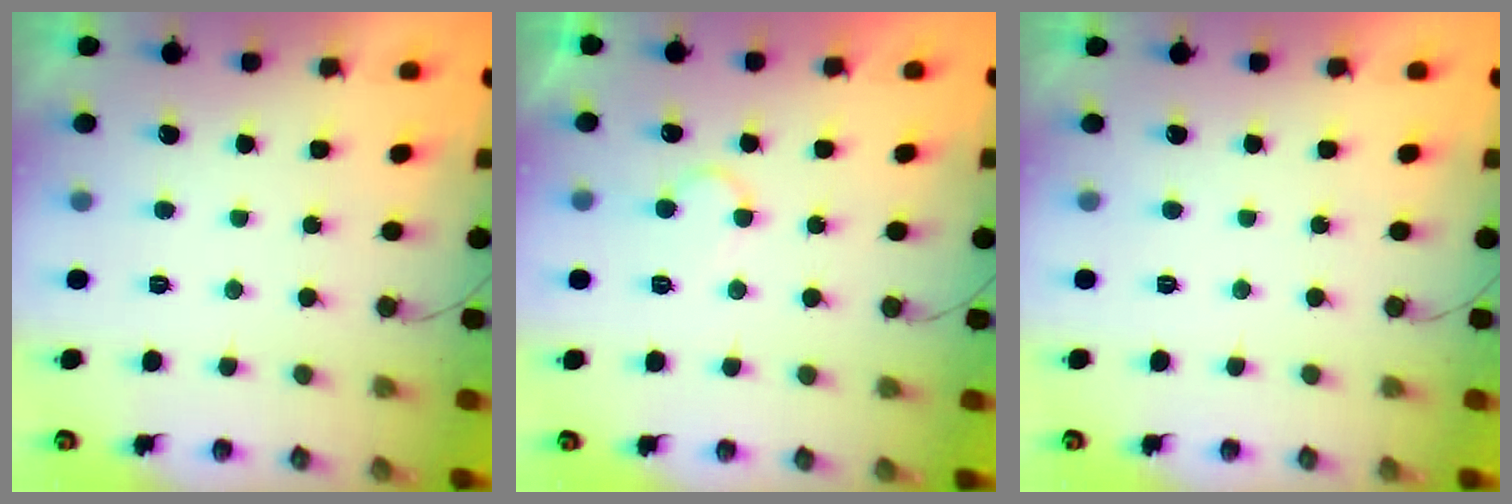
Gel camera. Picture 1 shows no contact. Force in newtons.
{"total": 7.3, "press": 7.3, "slide": 0.6}
{"total": 1.8, "press": 1.8, "slide": 0.1}